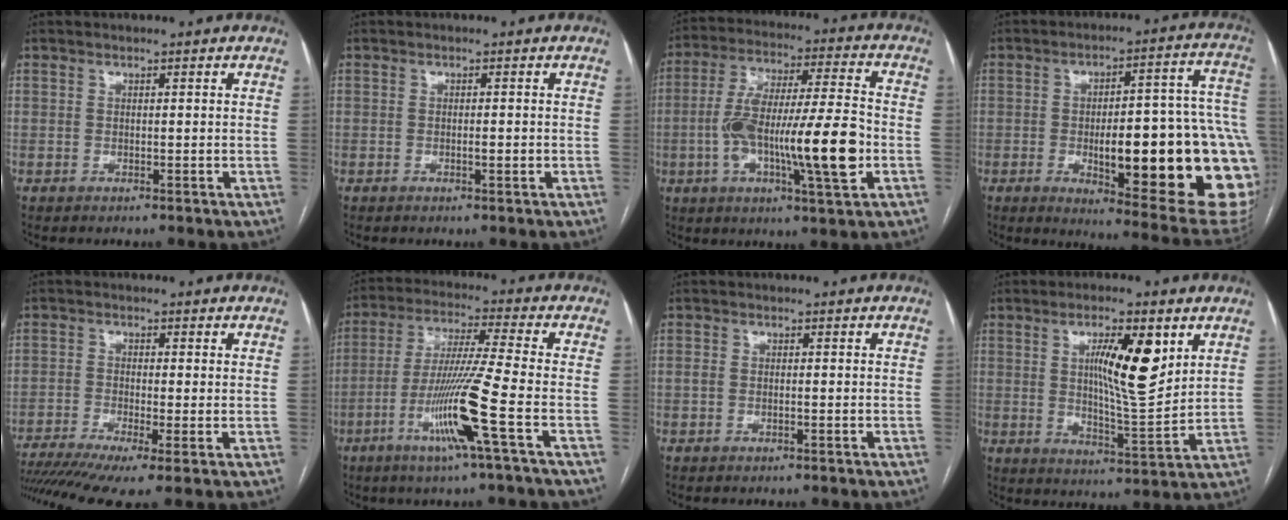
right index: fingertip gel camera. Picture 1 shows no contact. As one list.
[{"total": 0.9, "force": [-0.2, 0.3, 0.8], "torque": [-0.018, 0.000, -0.003]}, {"total": 18.0, "force": [-3.8, 2.5, 17.4], "torque": [-0.309, 0.009, -0.060]}, {"total": 28.4, "force": [-5.1, 6.2, 27.3], "torque": [-0.273, 0.016, -0.053]}, {"total": 11.2, "force": [-7.2, 1.8, 8.4], "torque": [-0.163, -0.015, -0.123]}, {"total": 12.6, "force": [-4.7, -1.9, 11.5], "torque": [-0.229, -0.019, -0.096]}, {"total": 1.0, "force": [-0.1, 0.7, 0.6], "torque": [-0.023, 0.005, 0.000]}, {"total": 11.1, "force": [4.0, 2.0, 10.1], "torque": [-0.166, -0.007, 0.066]}]